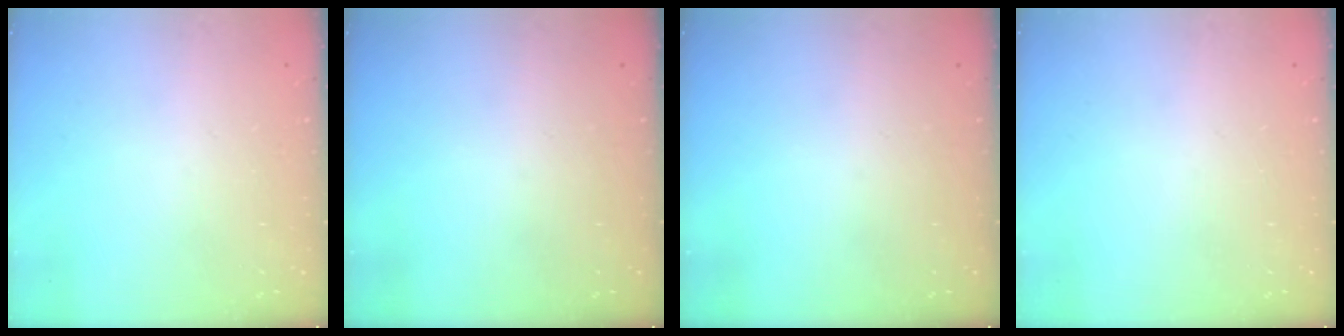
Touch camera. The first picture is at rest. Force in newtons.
{"total": 0.0}
{"total": 0.0}
{"total": 0.0}